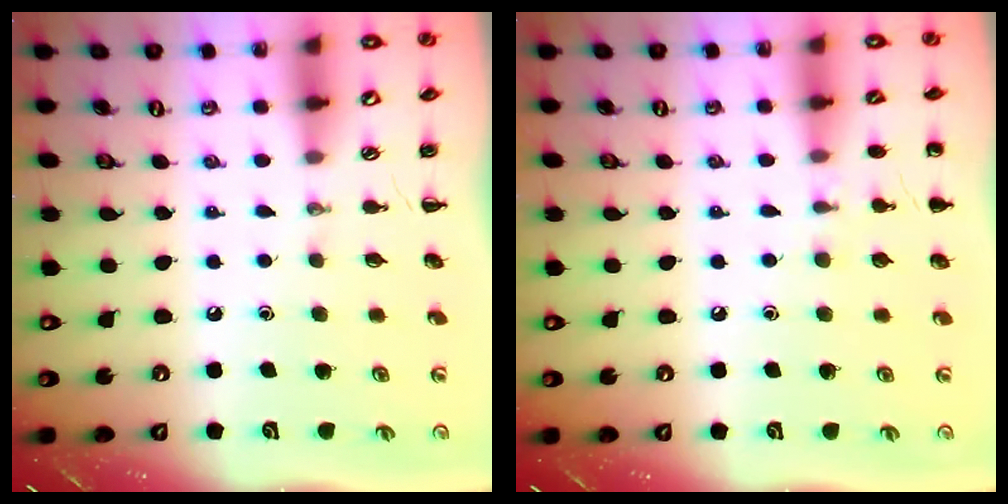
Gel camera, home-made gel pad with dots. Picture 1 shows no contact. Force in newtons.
{"total": 6.3, "press": 6.1, "slide": 1.6}